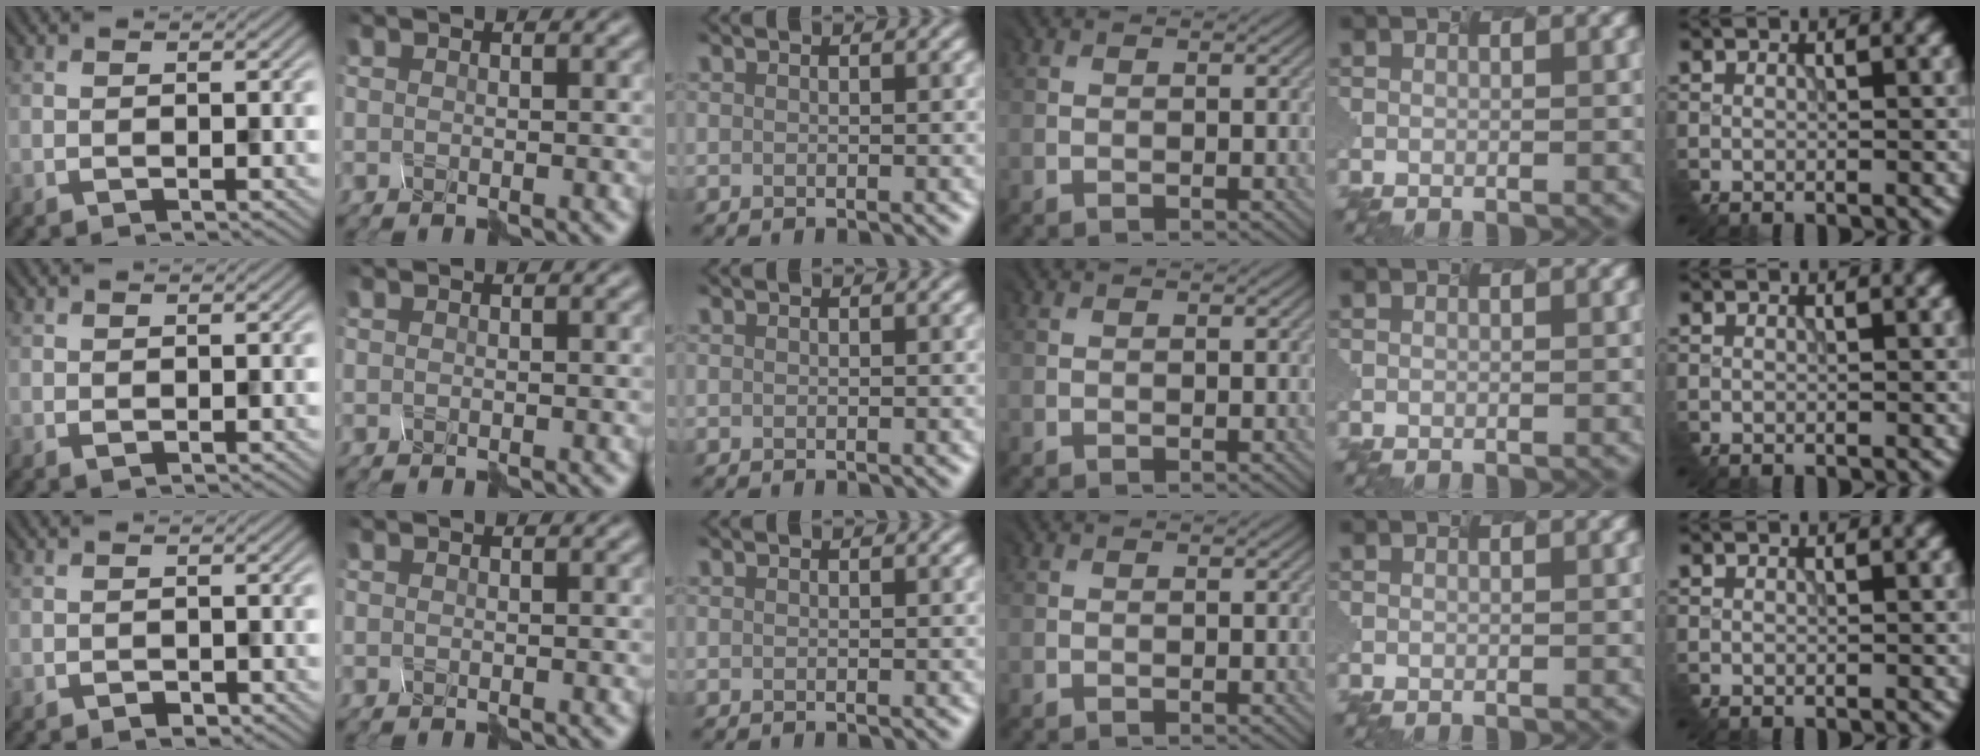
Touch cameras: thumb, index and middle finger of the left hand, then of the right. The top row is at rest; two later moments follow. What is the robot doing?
{"motion": "shake", "object": "plastic piggy bank"}